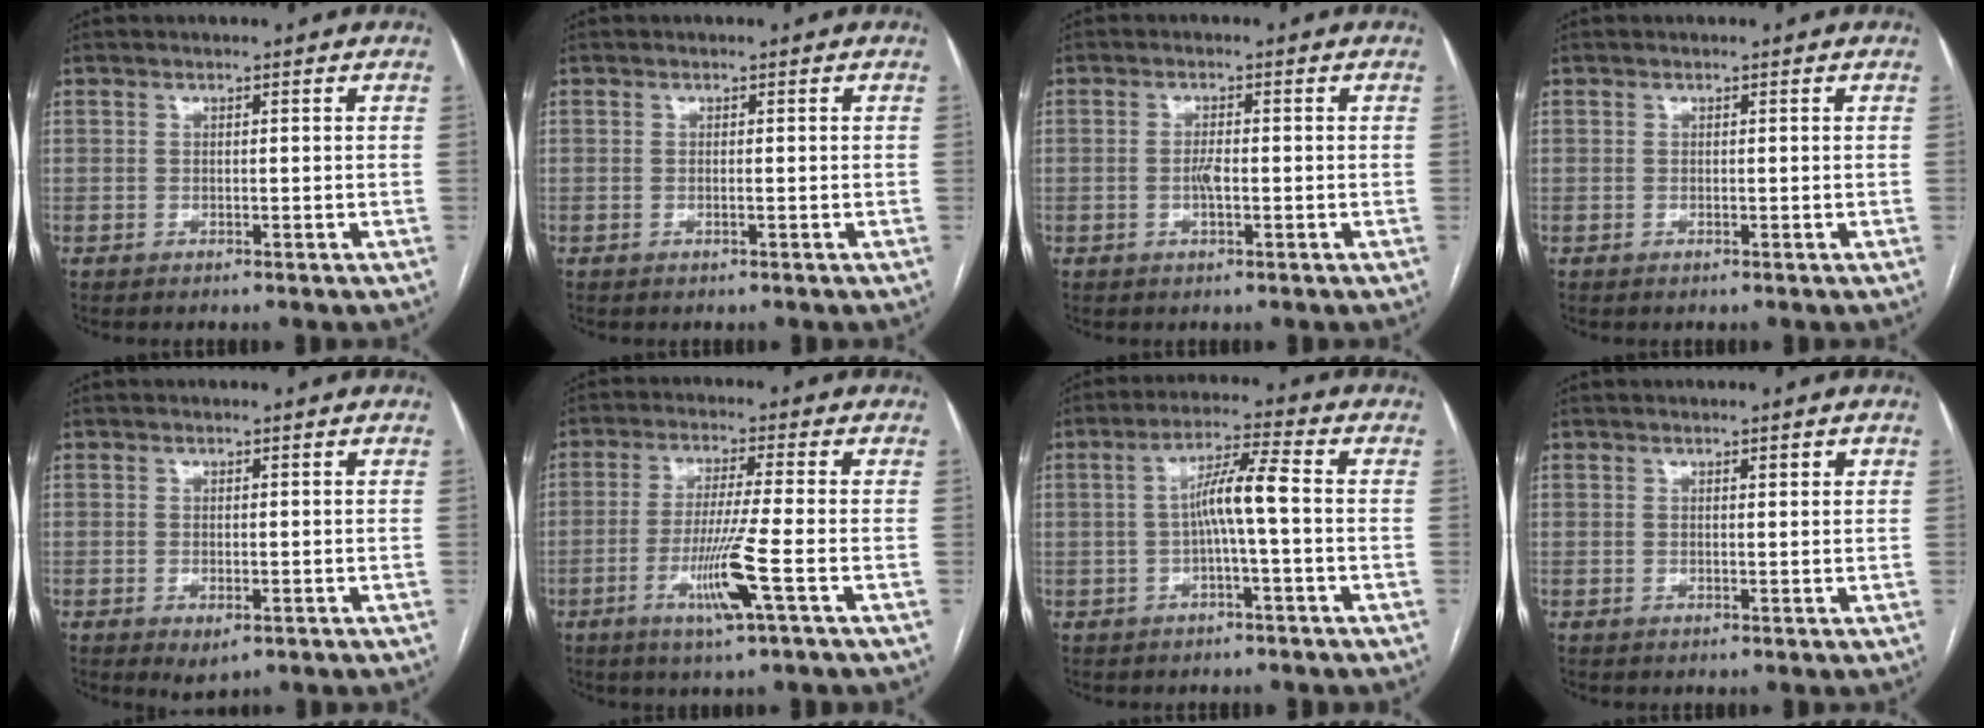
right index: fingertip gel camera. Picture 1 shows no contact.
{"total": 0.0}
{"total": 2.0, "force": [-0.4, 0.5, 1.9], "torque": [-0.039, 0.001, -0.009]}
{"total": 0.0}
{"total": 2.4, "force": [-1.0, 1.1, 1.9], "torque": [-0.030, -0.005, -0.006]}
{"total": 8.3, "force": [-3.1, -1.0, 7.6], "torque": [-0.148, -0.017, -0.061]}
{"total": 6.3, "force": [-0.4, 0.1, 6.3], "torque": [-0.113, 0.019, -0.008]}
{"total": 1.2, "force": [0.6, 0.3, 1.0], "torque": [-0.012, 0.001, 0.006]}